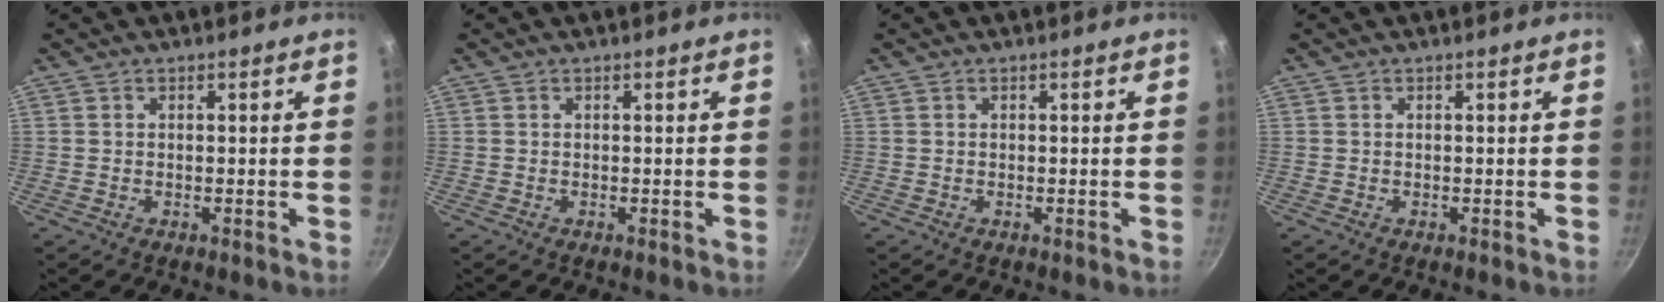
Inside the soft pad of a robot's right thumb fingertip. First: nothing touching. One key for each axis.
{"total": 0.0}
{"total": 0.0}
{"total": 0.0}